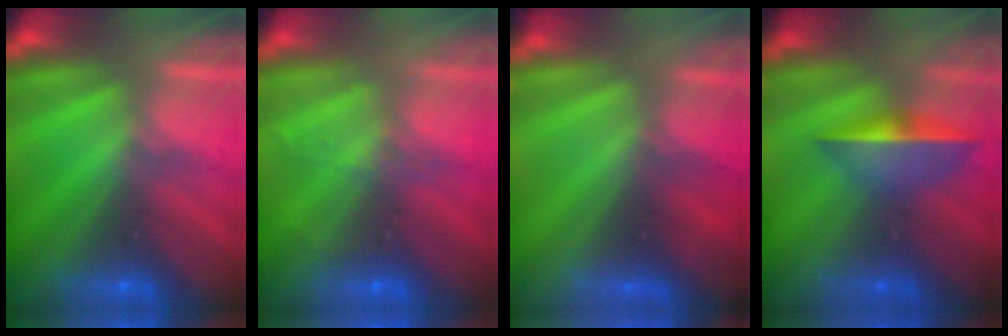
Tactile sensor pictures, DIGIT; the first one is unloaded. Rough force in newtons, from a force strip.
{"total": 1.9}
{"total": 4.8}
{"total": 1.7}